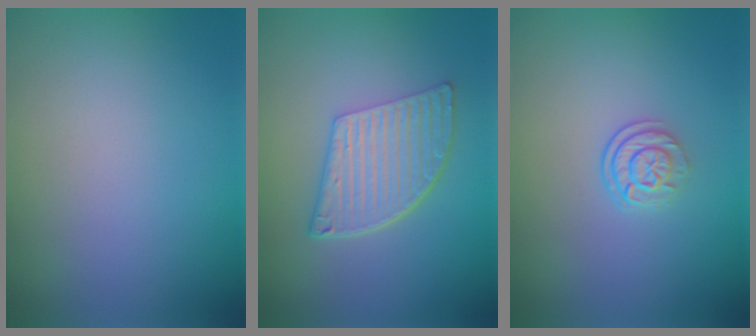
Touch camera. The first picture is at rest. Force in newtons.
{"total": 5.9, "press": 4.2, "slide": 4.2}
{"total": 2.5, "press": 1.8, "slide": 1.7}